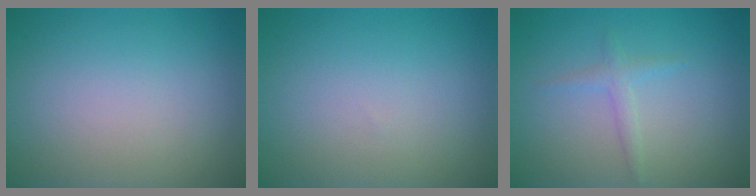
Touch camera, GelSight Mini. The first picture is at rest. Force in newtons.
{"total": 0.0}
{"total": 1.3, "press": 1.3, "slide": 0.1}